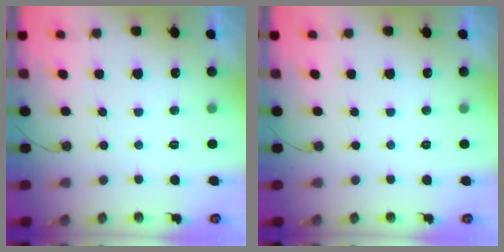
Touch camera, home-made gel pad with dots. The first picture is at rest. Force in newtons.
{"total": 0.0}